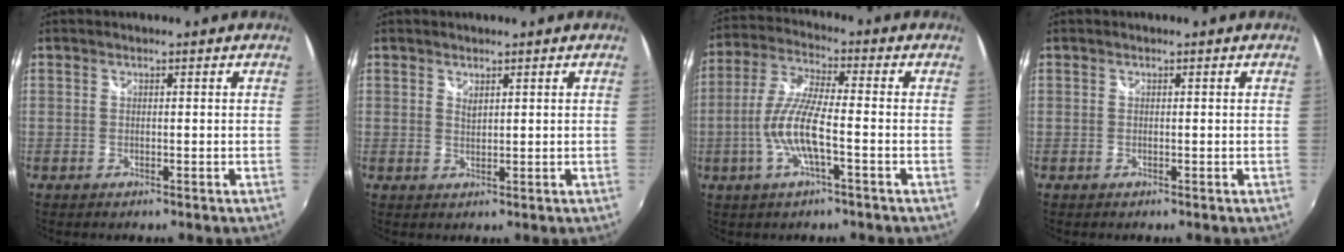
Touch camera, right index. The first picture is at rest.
{"total": 1.2, "force": [0.9, 0.6, 0.5], "torque": [-0.008, -0.001, 0.016]}
{"total": 9.7, "force": [-2.9, 1.5, 9.2], "torque": [-0.195, -0.002, -0.056]}
{"total": 0.0}